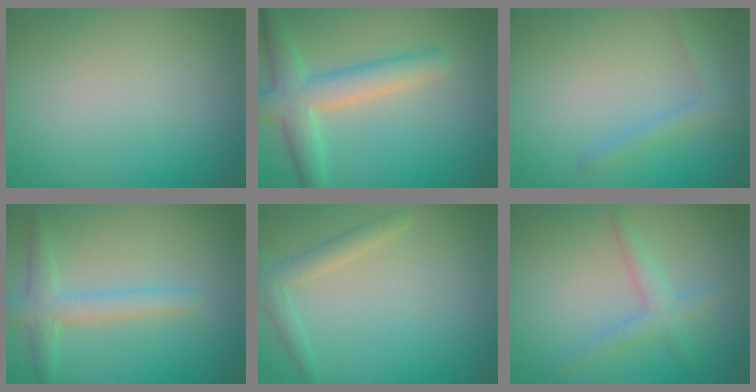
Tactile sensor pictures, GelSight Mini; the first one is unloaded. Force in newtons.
{"total": 4.7, "press": 4.7, "slide": 0.1}
{"total": 1.4, "press": 1.4, "slide": 0.1}
{"total": 2.8, "press": 2.8, "slide": 0.2}
{"total": 1.9, "press": 1.9, "slide": 0.1}
{"total": 2.0, "press": 2.0, "slide": 0.0}